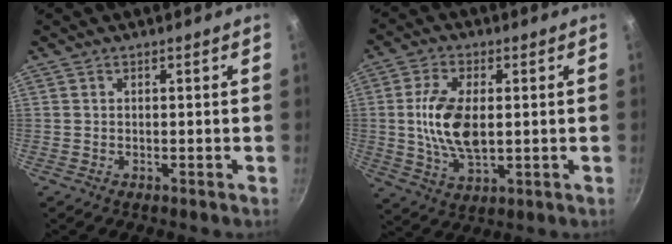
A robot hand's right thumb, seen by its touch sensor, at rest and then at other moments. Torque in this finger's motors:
{"motor_torque": [1.83, 1.55, 1.37, -0.80, 0.29]}